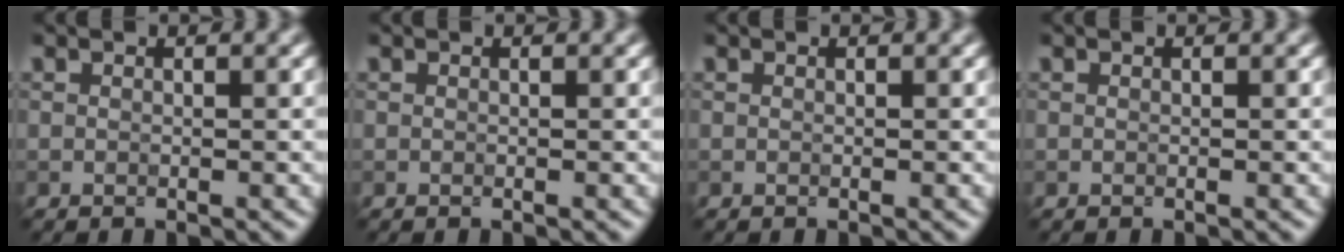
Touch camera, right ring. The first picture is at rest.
{"total": 0.0}
{"total": 0.0}
{"total": 0.0}